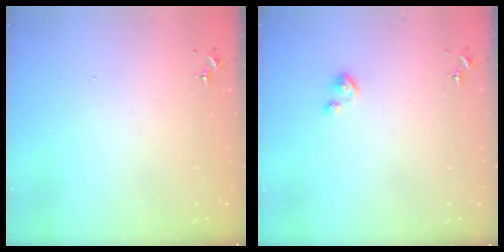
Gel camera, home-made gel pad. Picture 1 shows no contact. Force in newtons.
{"total": 2.4, "press": 2.4, "slide": 0.2}